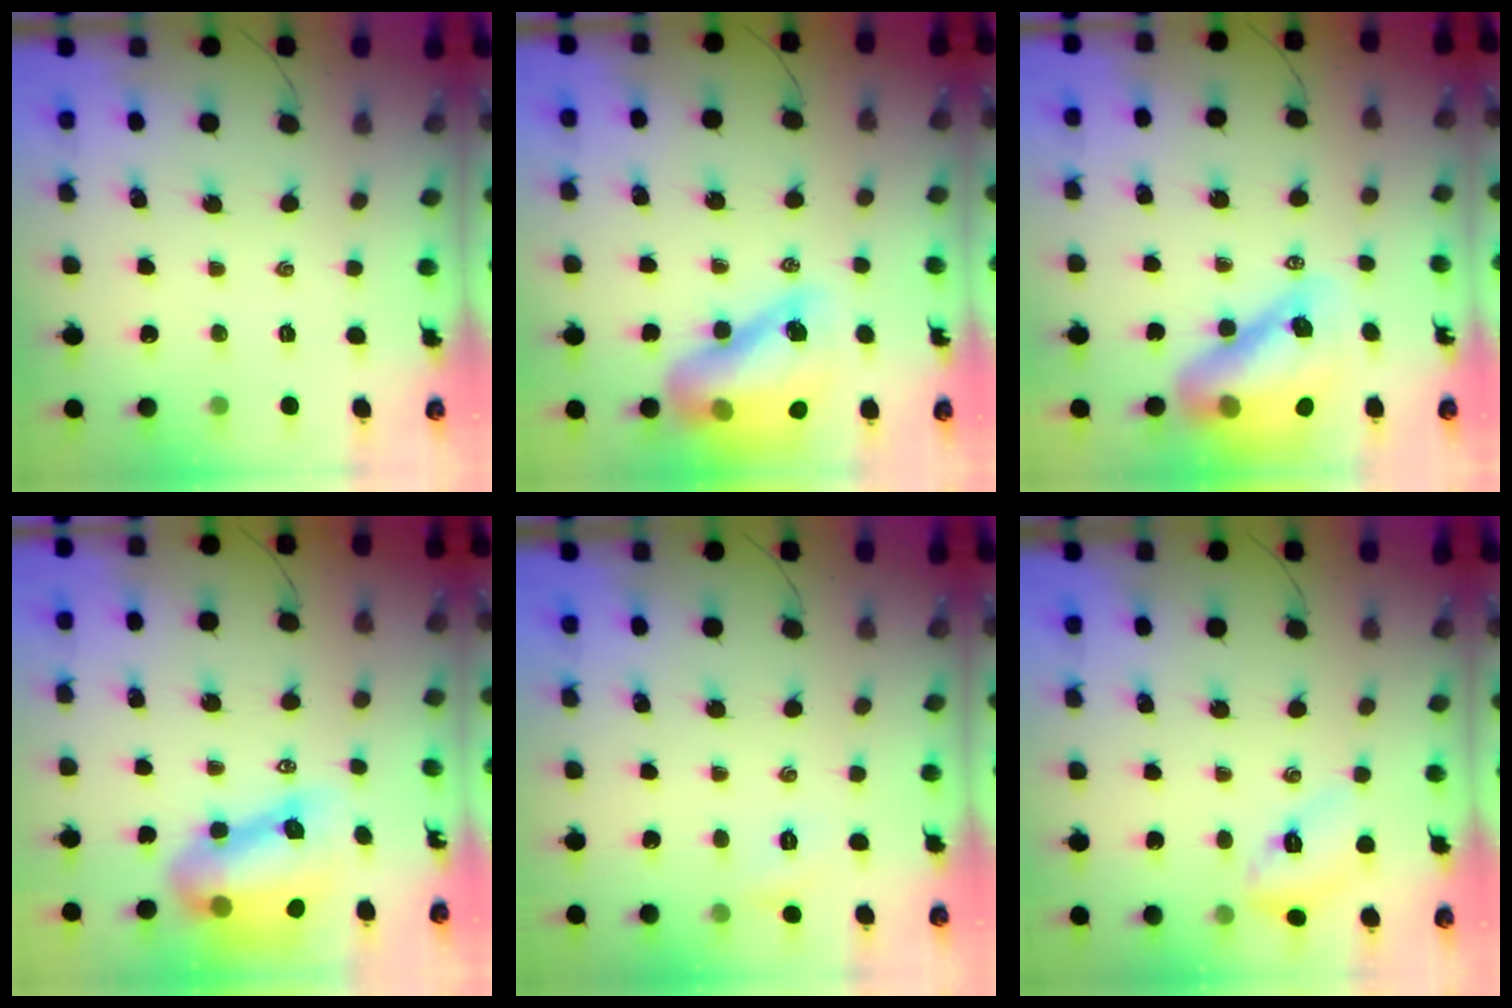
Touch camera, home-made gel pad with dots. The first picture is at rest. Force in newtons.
{"total": 17.9, "press": 17.2, "slide": 5.0}
{"total": 18.0, "press": 17.2, "slide": 5.4}
{"total": 12.8, "press": 12.2, "slide": 3.7}
{"total": 2.6, "press": 2.6, "slide": 0.6}
{"total": 6.5, "press": 6.5, "slide": 0.1}